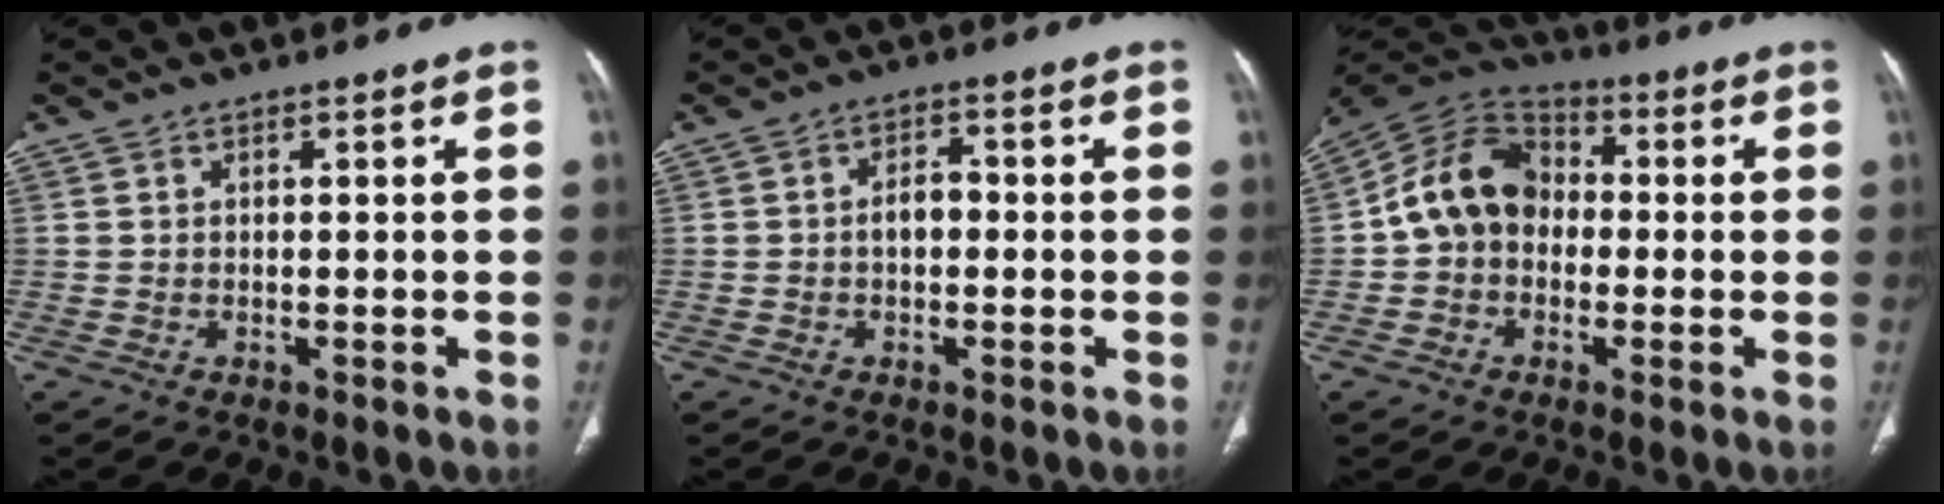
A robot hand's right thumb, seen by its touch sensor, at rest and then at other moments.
{"total": 1.8, "force": [-0.2, 1.2, 1.4], "torque": [-0.018, 0.007, -0.006]}
{"total": 12.5, "force": [-0.5, 10.1, 7.4], "torque": [-0.119, 0.038, -0.026]}